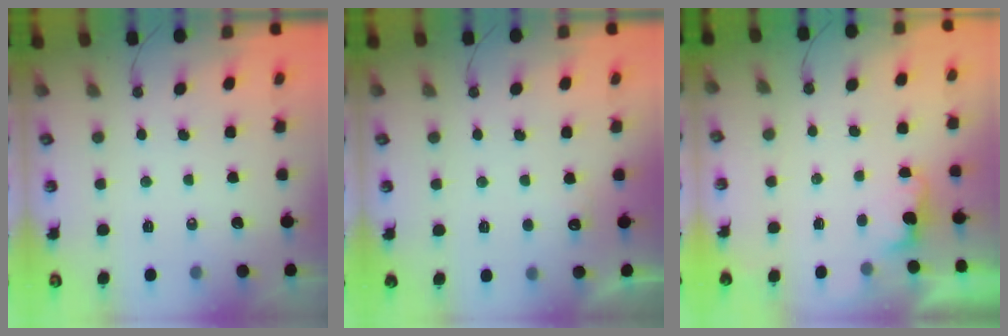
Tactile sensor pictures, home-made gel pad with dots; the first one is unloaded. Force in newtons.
{"total": 4.2, "press": 4.0, "slide": 1.1}
{"total": 1.2, "press": 0.9, "slide": 0.7}